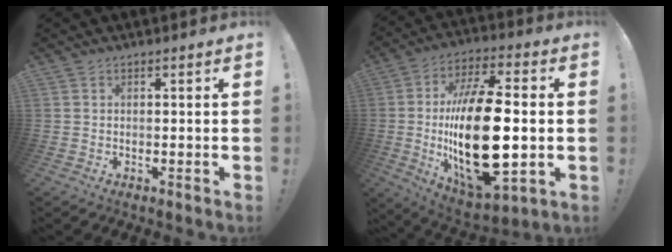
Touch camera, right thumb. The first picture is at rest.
{"total": 28.1, "force": [-1.2, 12.3, 25.3], "torque": [-0.480, -0.009, -0.015]}